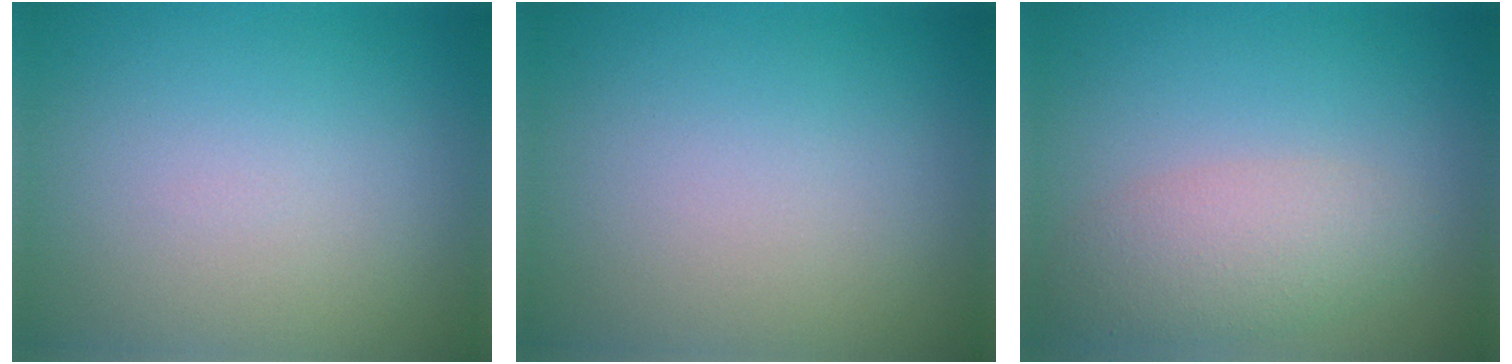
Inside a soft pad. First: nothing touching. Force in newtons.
{"total": 0.0}
{"total": 3.6, "press": 3.6, "slide": 0.1}